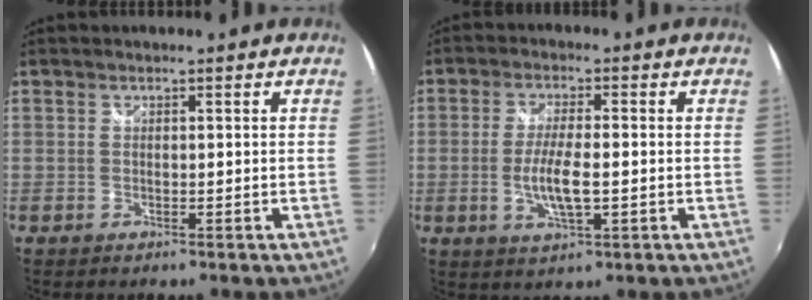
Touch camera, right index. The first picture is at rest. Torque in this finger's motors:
{"motor_torque": [0.32, 0.13, 0.42, 0.08]}